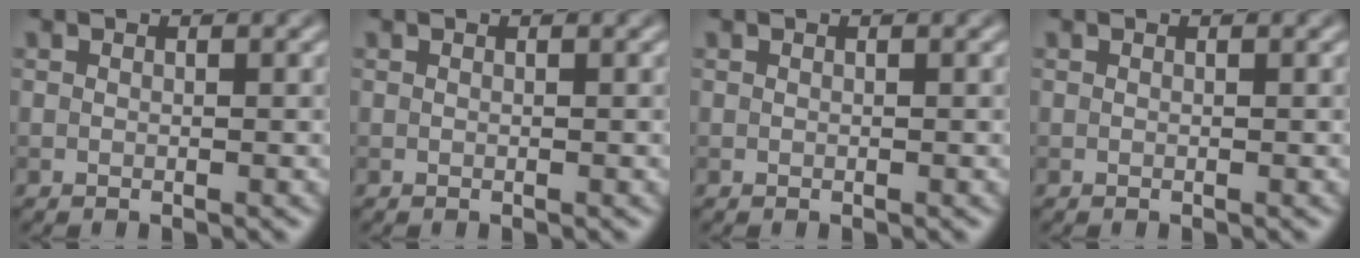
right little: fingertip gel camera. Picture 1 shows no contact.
{"total": 0.0}
{"total": 0.0}
{"total": 0.0}